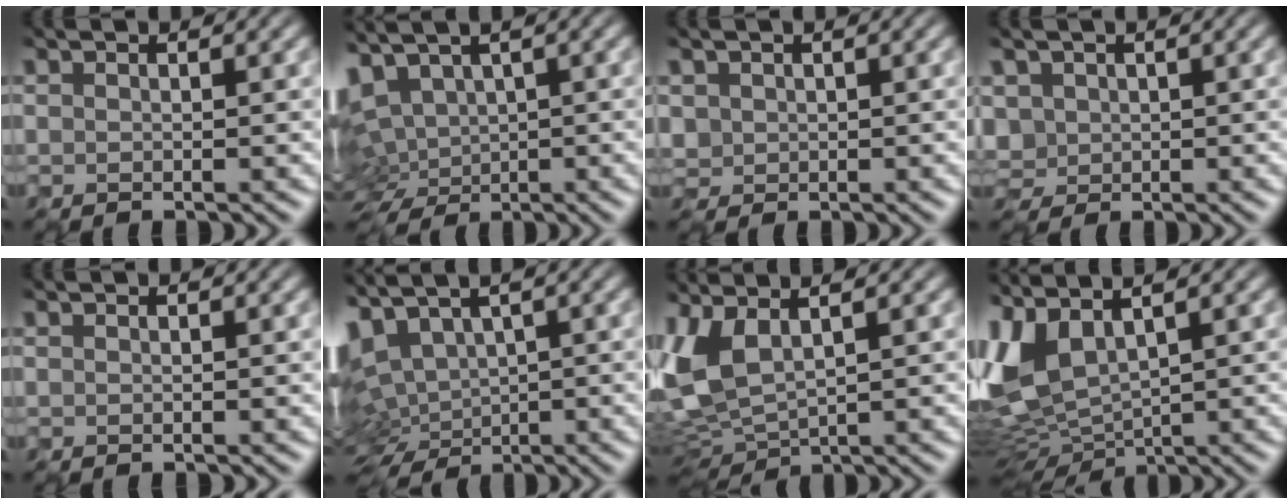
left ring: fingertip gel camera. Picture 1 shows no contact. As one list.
[{"total": 6.1, "force": [-0.6, 4.2, 4.4], "torque": [-0.088, -0.013, 0.000]}, {"total": 1.5, "force": [0.4, 1.4, 0.2], "torque": [-0.013, 0.000, 0.008]}, {"total": 3.4, "force": [0.6, 2.9, 1.5], "torque": [-0.058, 0.017, 0.018]}, {"total": 0.0}, {"total": 8.2, "force": [-0.9, 5.4, 6.0], "torque": [-0.120, -0.021, 0.012]}, {"total": 5.3, "force": [0.9, 2.6, 4.6], "torque": [-0.112, 0.005, 0.014]}, {"total": 5.6, "force": [0.1, 2.9, 4.9], "torque": [-0.107, -0.004, 0.002]}]